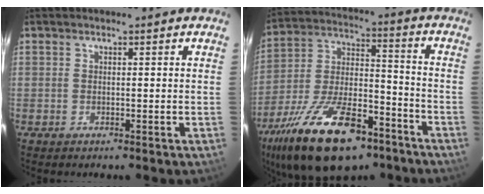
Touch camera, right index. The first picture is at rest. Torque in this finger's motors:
{"motor_torque": [1.22, -0.92, 1.06, 0.21]}